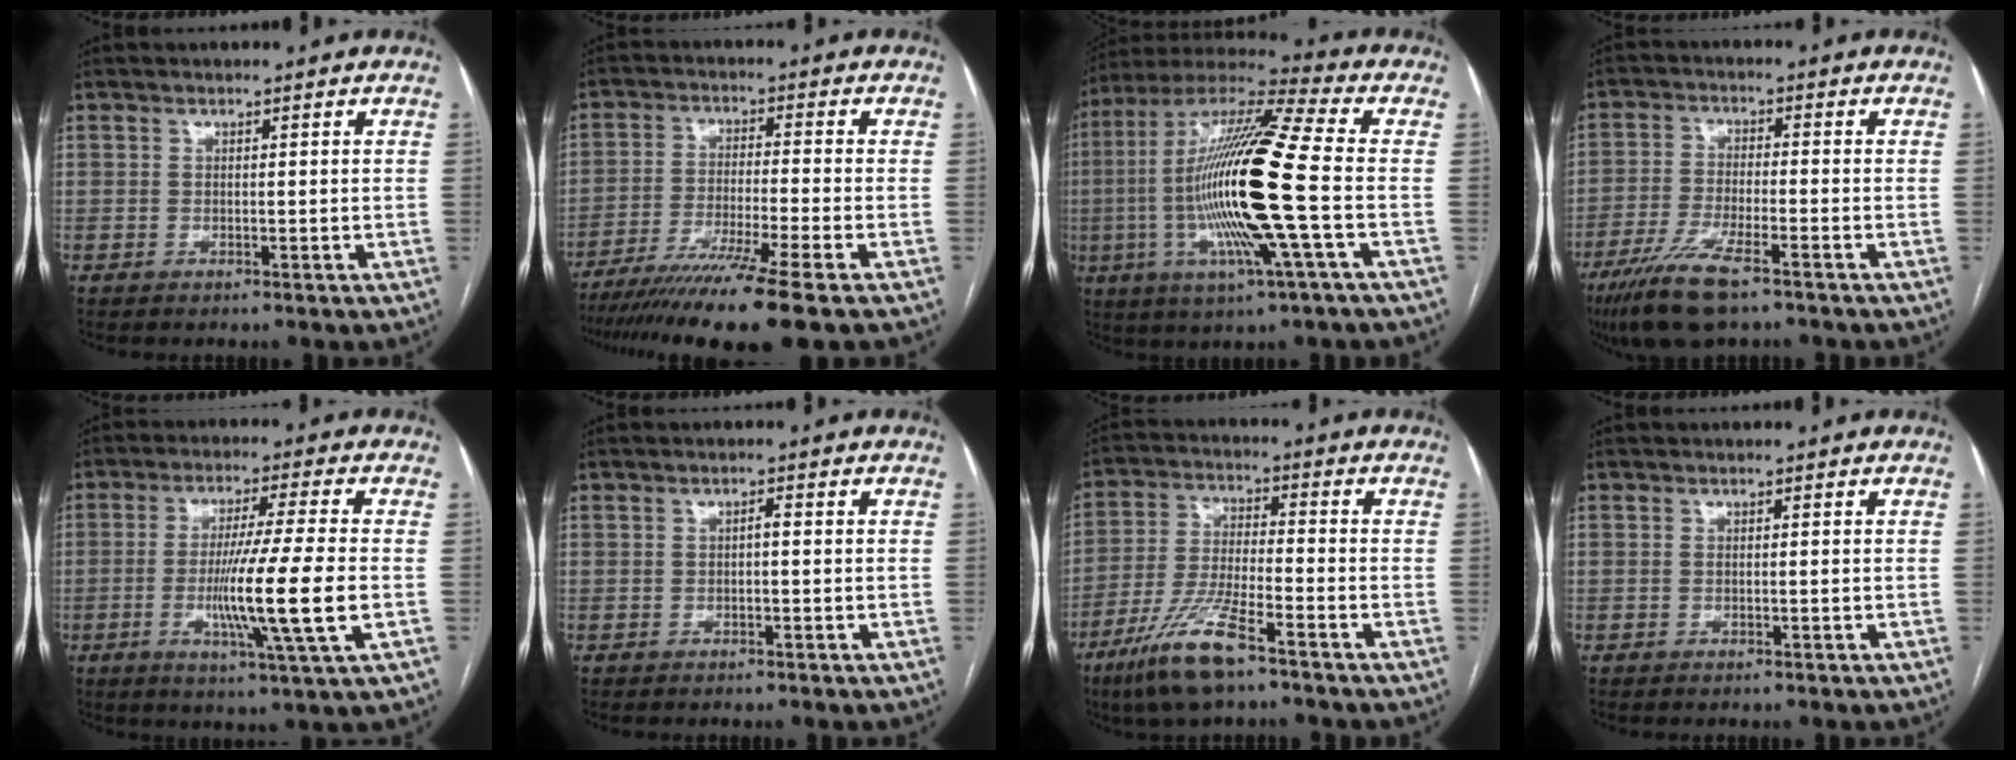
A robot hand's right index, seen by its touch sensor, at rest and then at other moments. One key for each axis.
{"total": 14.5, "fx": -11.0, "fy": -2.0, "fz": 9.2, "tx": -0.158, "ty": -0.049, "tz": -0.177}
{"total": 20.9, "fx": -3.1, "fy": 0.4, "fz": 20.7, "tx": -0.424, "ty": -0.008, "tz": -0.070}
{"total": 10.0, "fx": -6.7, "fy": 1.6, "fz": 7.2, "tx": -0.142, "ty": -0.024, "tz": -0.118}
{"total": 12.6, "fx": -2.5, "fy": -1.3, "fz": 12.2, "tx": -0.224, "ty": -0.022, "tz": -0.048}
{"total": 0.9, "fx": -0.1, "fy": 0.2, "fz": 0.8, "tx": -0.013, "ty": 0.003, "tz": -0.002}
{"total": 11.2, "fx": -7.3, "fy": 1.5, "fz": 8.4, "tx": -0.178, "ty": -0.025, "tz": -0.139}
{"total": 0.0}